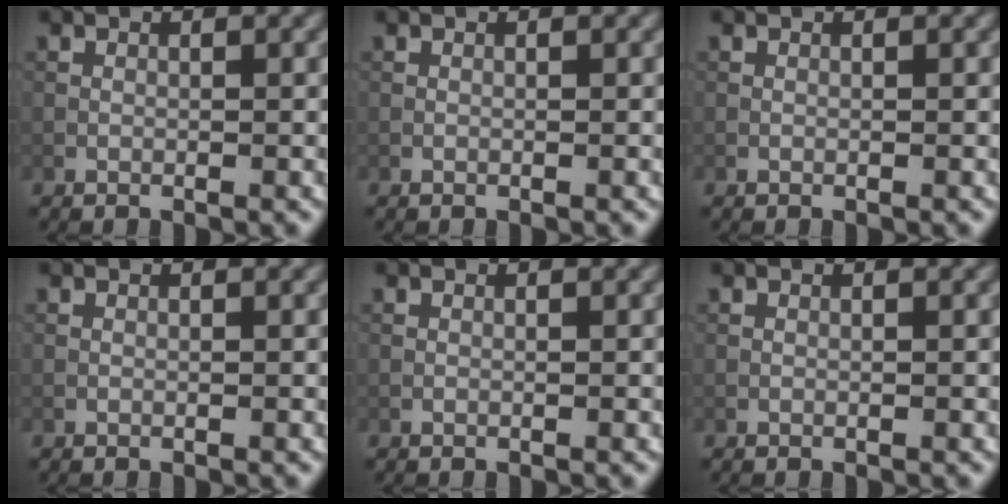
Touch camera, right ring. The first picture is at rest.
{"total": 0.0}
{"total": 0.0}
{"total": 0.0}
{"total": 0.0}
{"total": 0.0}